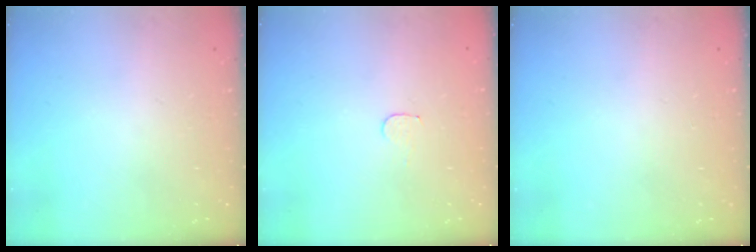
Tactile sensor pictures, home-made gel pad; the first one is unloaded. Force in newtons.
{"total": 3.4, "press": 3.4, "slide": 0.3}
{"total": 0.0}